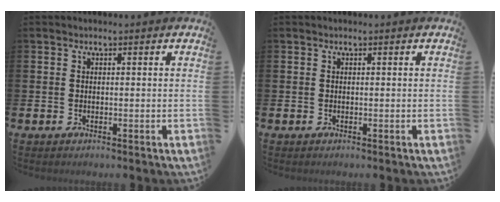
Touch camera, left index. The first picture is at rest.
{"total": 0.0}